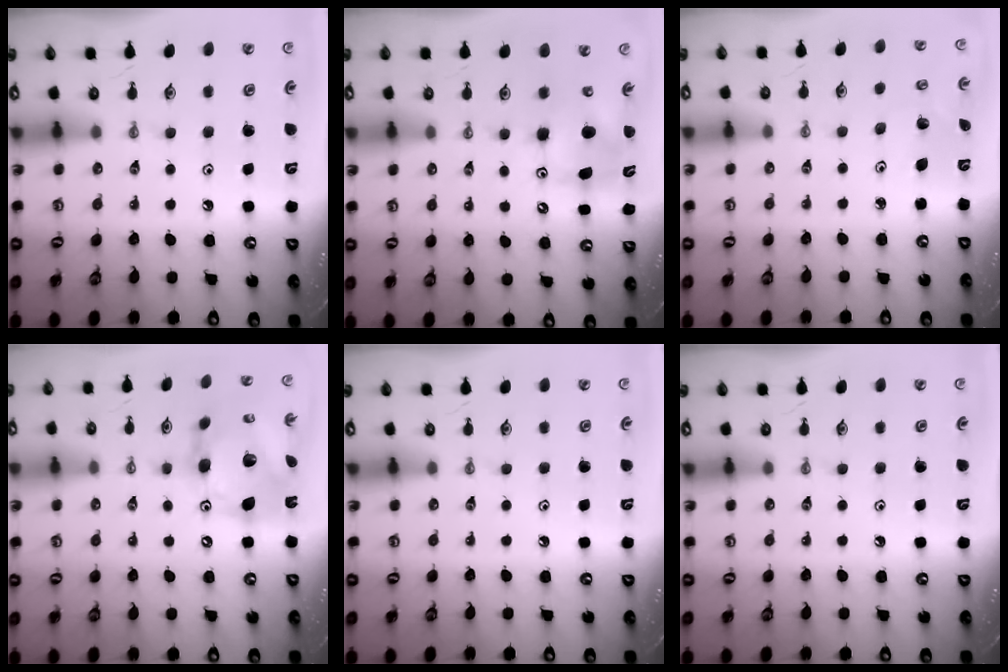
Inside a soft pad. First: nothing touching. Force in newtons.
{"total": 9.0, "press": 8.8, "slide": 2.0}
{"total": 1.4, "press": 1.4, "slide": 0.1}
{"total": 17.3, "press": 17.2, "slide": 1.8}
{"total": 0.0}
{"total": 0.0}